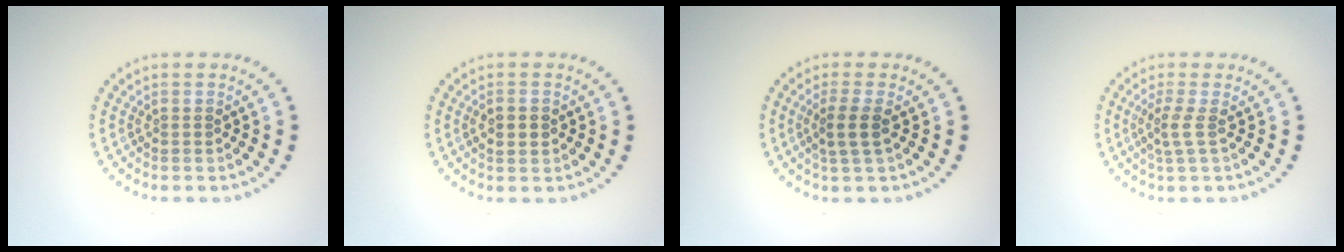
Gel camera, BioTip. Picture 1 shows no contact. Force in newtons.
{"total": 1.6, "press": 1.6, "slide": 0.0}
{"total": 2.2, "press": 1.9, "slide": 1.1}
{"total": 1.8, "press": 1.4, "slide": 1.2}